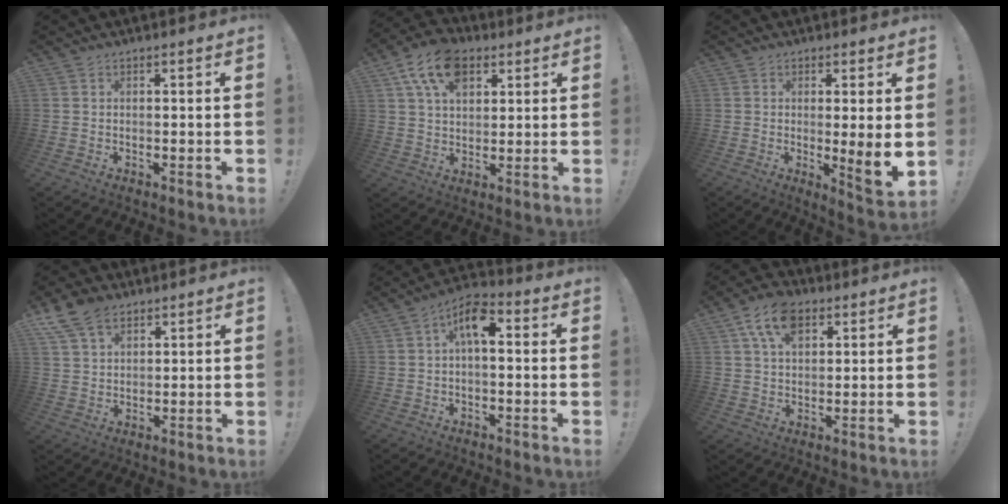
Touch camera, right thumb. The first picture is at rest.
{"total": 13.7, "force": [6.7, 8.7, 8.2], "torque": [-0.133, -0.017, 0.126]}
{"total": 7.8, "force": [0.2, -0.2, 7.8], "torque": [-0.099, -0.025, 0.002]}
{"total": 9.6, "force": [6.0, 5.8, 4.7], "torque": [-0.080, -0.023, 0.120]}
{"total": 8.4, "force": [1.7, 4.0, 7.2], "torque": [-0.108, 0.002, 0.029]}
{"total": 10.9, "force": [5.4, 6.5, 6.9], "torque": [-0.112, -0.007, 0.100]}